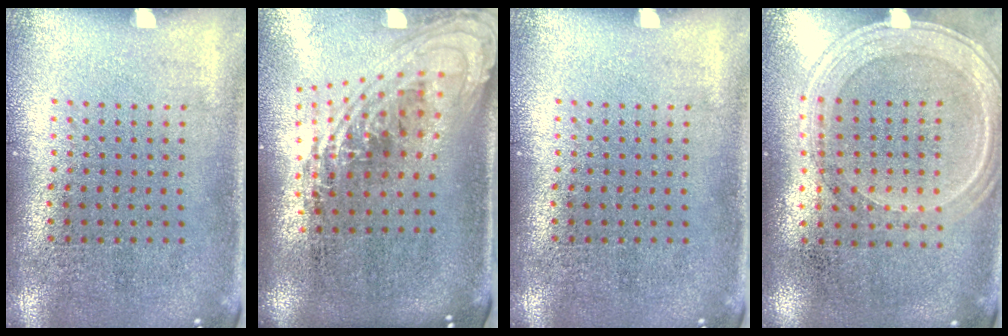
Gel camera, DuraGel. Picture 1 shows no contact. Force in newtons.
{"total": 2.3, "press": 1.7, "slide": 1.6}
{"total": 0.0}
{"total": 1.3, "press": 1.3, "slide": 0.3}